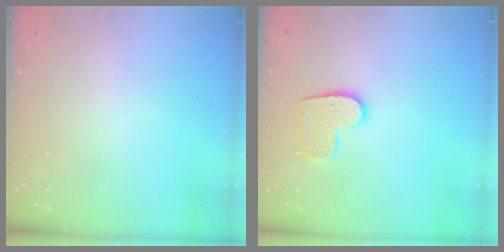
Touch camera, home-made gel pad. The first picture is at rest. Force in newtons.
{"total": 10.9, "press": 10.9, "slide": 0.5}